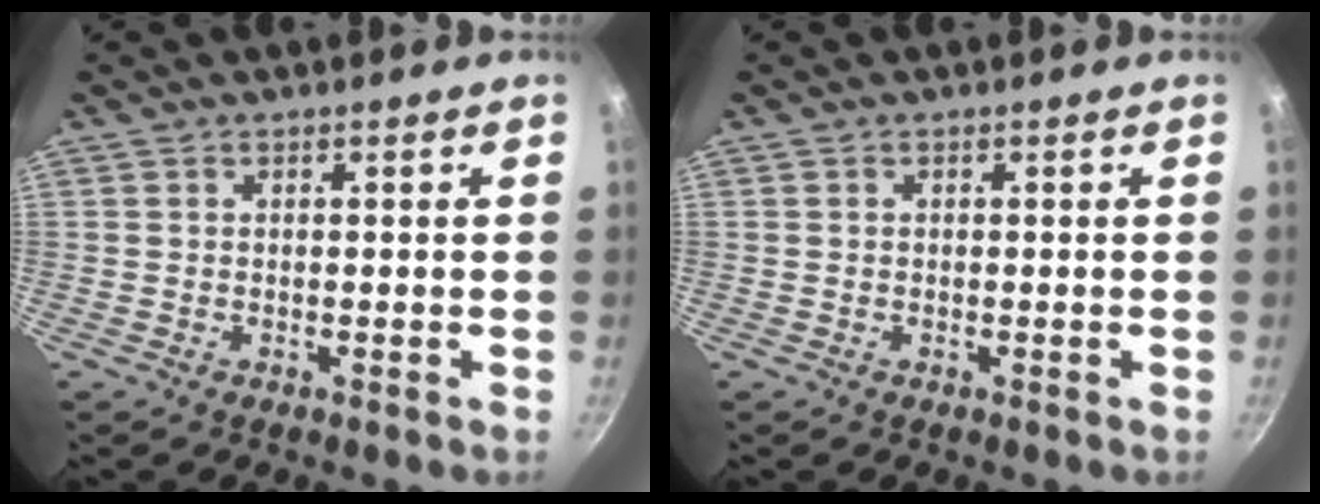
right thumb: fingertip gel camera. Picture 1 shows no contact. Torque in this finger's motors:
{"motor_torque": [-0.15, -0.15, -0.47, 0.19, -0.02]}